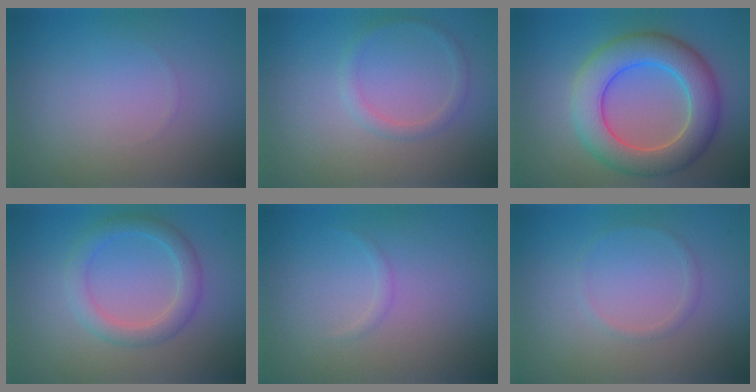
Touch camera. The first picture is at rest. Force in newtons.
{"total": 1.4, "press": 1.4, "slide": 0.1}
{"total": 8.0, "press": 8.0, "slide": 0.4}
{"total": 3.0, "press": 3.0, "slide": 0.2}
{"total": 0.6, "press": 0.6, "slide": 0.0}
{"total": 0.9, "press": 0.9, "slide": 0.1}